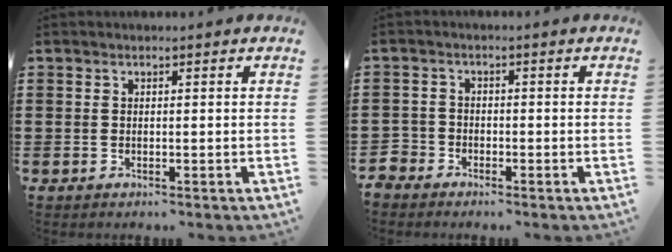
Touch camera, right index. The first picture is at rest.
{"total": 2.5, "force": [-2.1, 1.4, 0.0], "torque": [-0.022, -0.005, -0.053]}